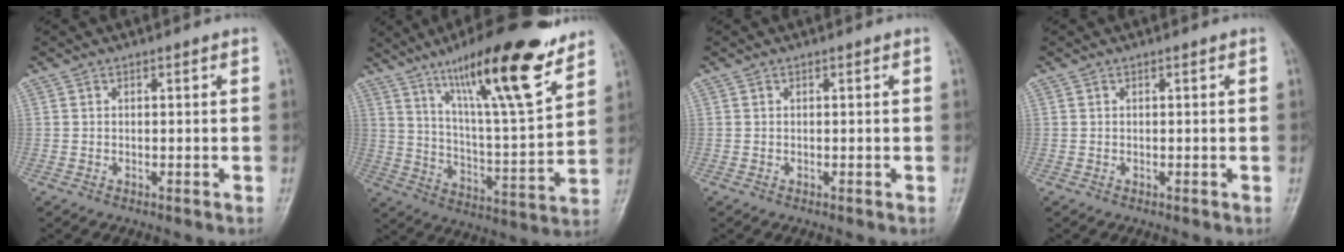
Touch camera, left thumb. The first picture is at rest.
{"total": 21.7, "force": [14.3, 4.0, 15.8], "torque": [-0.229, -0.065, 0.235]}
{"total": 0.0}
{"total": 0.0}